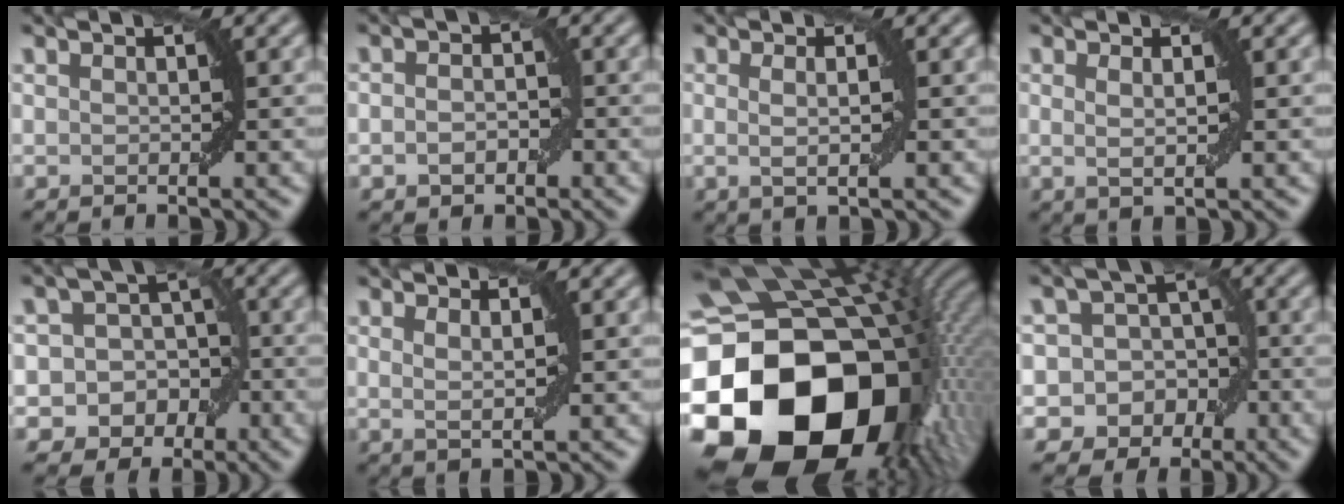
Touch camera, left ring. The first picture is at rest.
{"total": 2.2, "force": [-0.6, 1.5, 1.5], "torque": [-0.022, 0.001, -0.012]}
{"total": 1.9, "force": [0.1, 0.3, 1.9], "torque": [-0.035, 0.000, 0.001]}
{"total": 1.6, "force": [0.3, 0.3, 1.6], "torque": [-0.026, -0.001, 0.005]}
{"total": 8.0, "force": [-3.0, 7.1, 1.9], "torque": [-0.012, 0.012, -0.069]}
{"total": 1.7, "force": [0.6, 0.4, 1.5], "torque": [-0.022, -0.002, 0.011]}
{"total": 23.7, "force": [-4.5, 18.3, 14.3], "torque": [-0.292, -0.070, -0.078]}
{"total": 9.1, "force": [-3.4, 8.2, 2.1], "torque": [-0.016, 0.011, -0.082]}